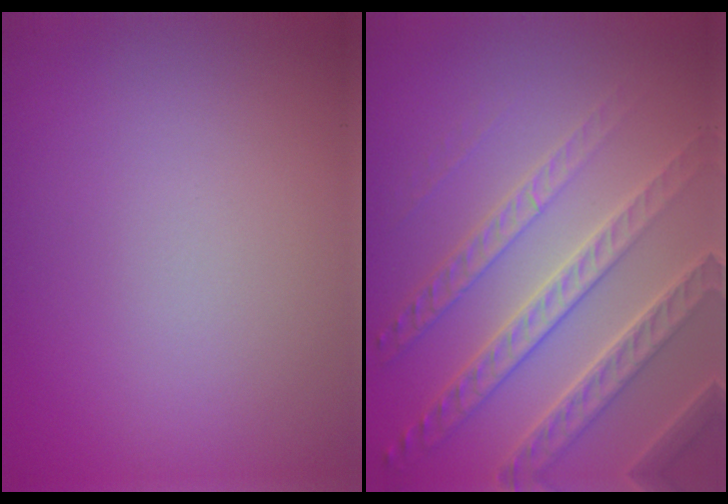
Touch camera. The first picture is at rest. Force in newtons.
{"total": 7.0, "press": 5.0, "slide": 5.0}